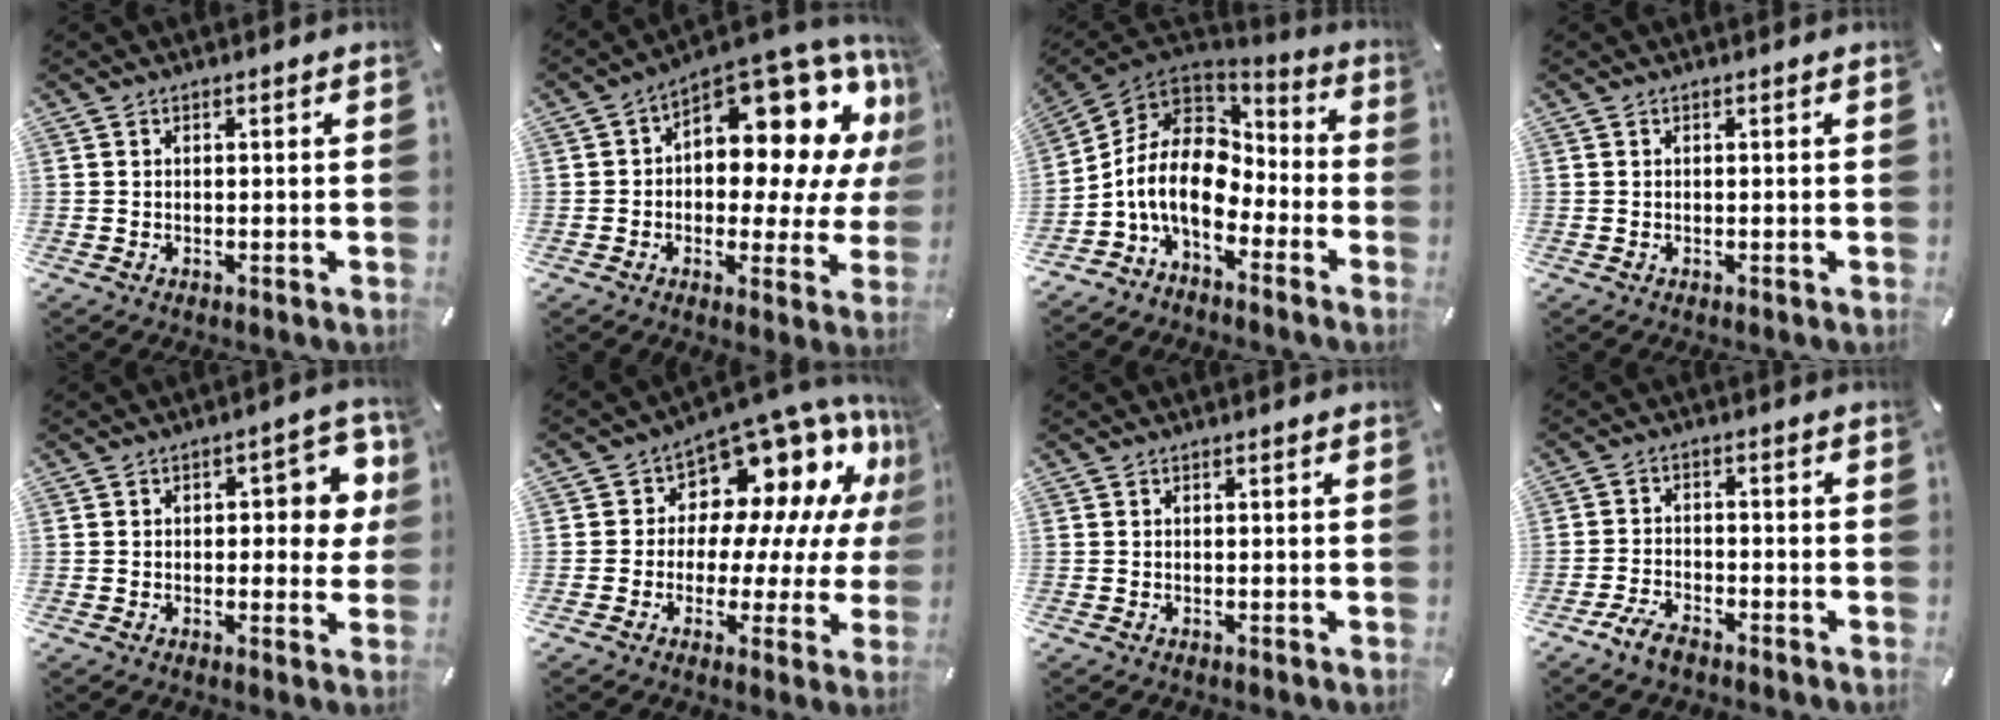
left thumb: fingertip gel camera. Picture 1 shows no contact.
{"total": 14.8, "force": [7.5, 7.7, 10.1], "torque": [-0.127, -0.085, 0.121]}
{"total": 14.1, "force": [-4.0, 9.5, 9.6], "torque": [-0.221, 0.010, -0.078]}
{"total": 0.0}
{"total": 9.7, "force": [1.5, 4.8, 8.3], "torque": [-0.097, -0.007, 0.019]}
{"total": 13.8, "force": [9.0, 8.5, 6.2], "torque": [-0.082, -0.095, 0.154]}
{"total": 0.0}
{"total": 5.2, "force": [-3.9, 2.3, 2.5], "torque": [-0.064, 0.016, -0.081]}